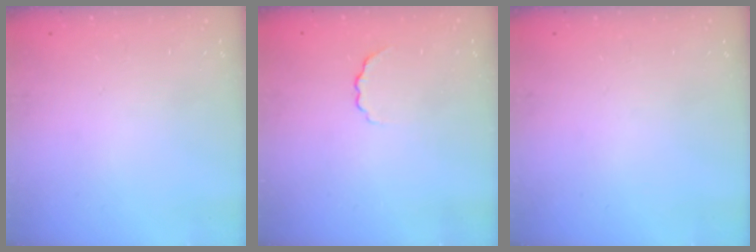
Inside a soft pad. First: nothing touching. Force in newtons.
{"total": 2.5, "press": 2.4, "slide": 0.6}
{"total": 0.0}